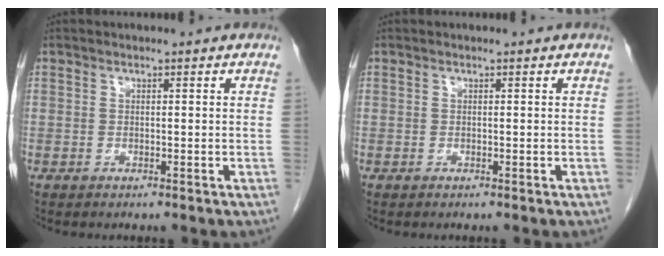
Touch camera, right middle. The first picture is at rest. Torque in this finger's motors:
{"motor_torque": [0.00, 0.00, 0.00, -0.01]}